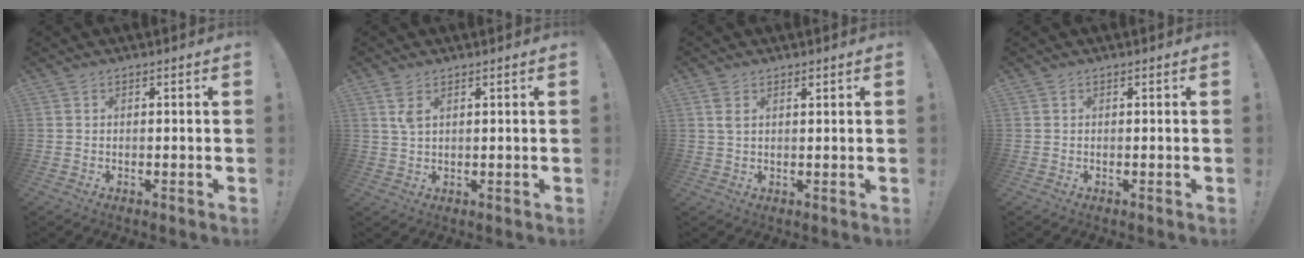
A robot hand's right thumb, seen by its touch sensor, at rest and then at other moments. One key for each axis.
{"total": 3.4, "fx": 1.7, "fy": 1.4, "fz": 2.6, "tx": -0.053, "ty": -0.001, "tz": 0.030}
{"total": 2.3, "fx": 1.3, "fy": 1.1, "fz": 1.5, "tx": -0.030, "ty": 0.000, "tz": 0.022}
{"total": 0.0}